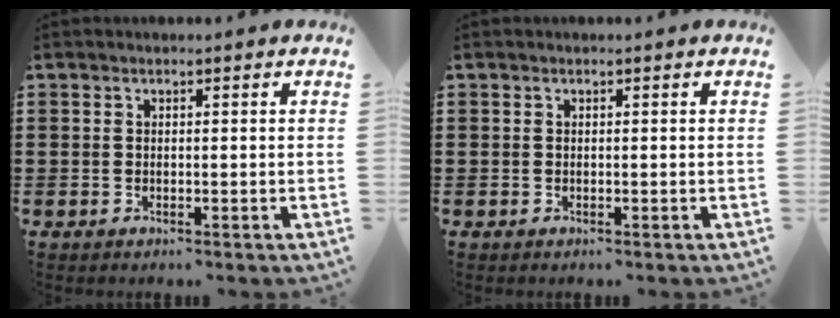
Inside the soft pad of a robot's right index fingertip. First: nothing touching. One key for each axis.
{"total": 0.0}